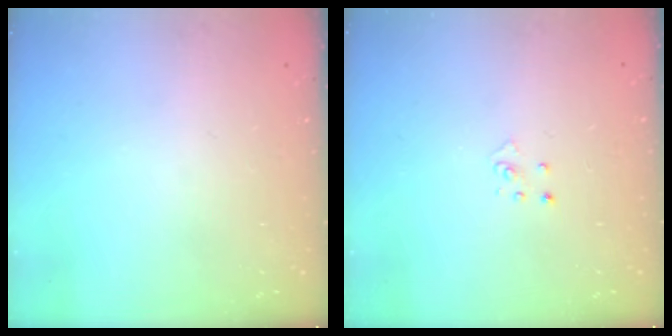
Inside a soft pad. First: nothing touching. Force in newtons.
{"total": 2.8, "press": 2.8, "slide": 0.3}